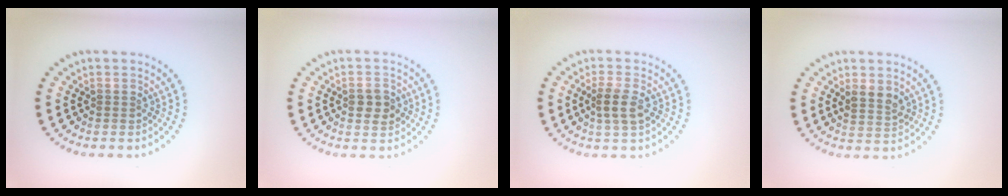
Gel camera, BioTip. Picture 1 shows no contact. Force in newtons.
{"total": 2.2, "press": 2.2, "slide": 0.2}
{"total": 2.6, "press": 2.5, "slide": 0.9}
{"total": 2.2, "press": 2.0, "slide": 1.0}